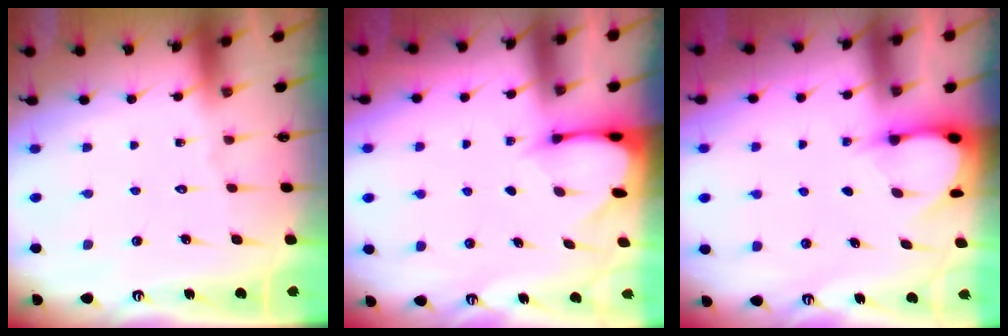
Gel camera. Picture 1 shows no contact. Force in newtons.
{"total": 2.6, "press": 2.6, "slide": 0.3}
{"total": 3.1, "press": 3.1, "slide": 0.3}